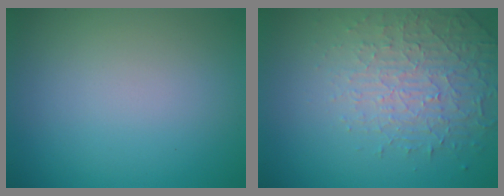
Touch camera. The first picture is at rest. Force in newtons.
{"total": 4.6, "press": 3.2, "slide": 3.3}